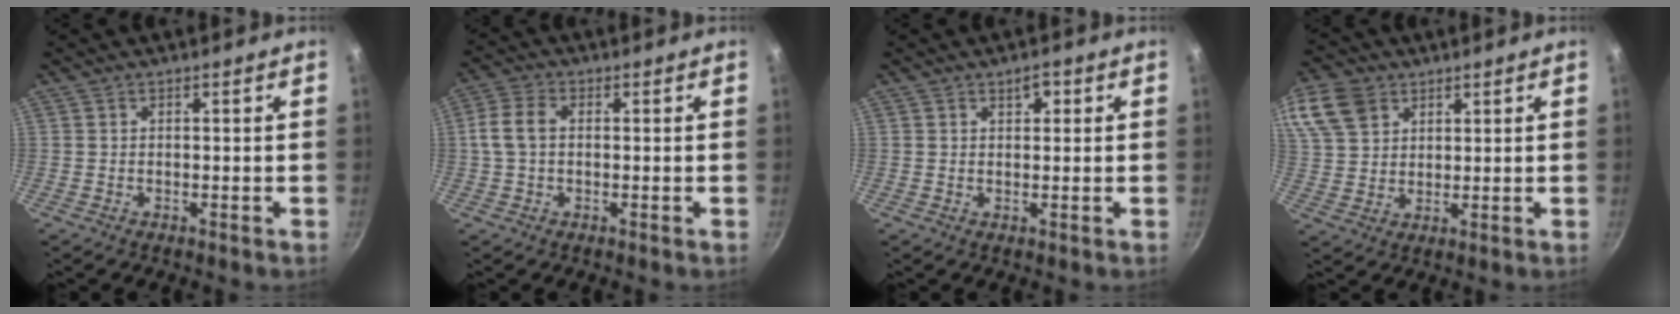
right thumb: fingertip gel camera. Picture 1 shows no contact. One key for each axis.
{"total": 5.5, "fx": 0.3, "fy": 3.6, "fz": 4.1, "tx": -0.091, "ty": 0.015, "tz": -0.002}
{"total": 2.5, "fx": 1.0, "fy": 1.6, "fz": 1.7, "tx": -0.011, "ty": -0.003, "tz": 0.013}
{"total": 12.4, "fx": 6.2, "fy": 8.9, "fz": 6.0, "tx": -0.119, "ty": 0.001, "tz": 0.125}